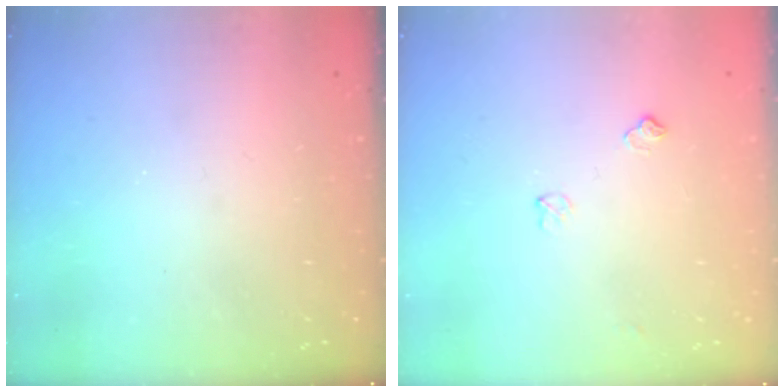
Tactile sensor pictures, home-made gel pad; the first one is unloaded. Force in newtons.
{"total": 5.1, "press": 5.0, "slide": 0.7}